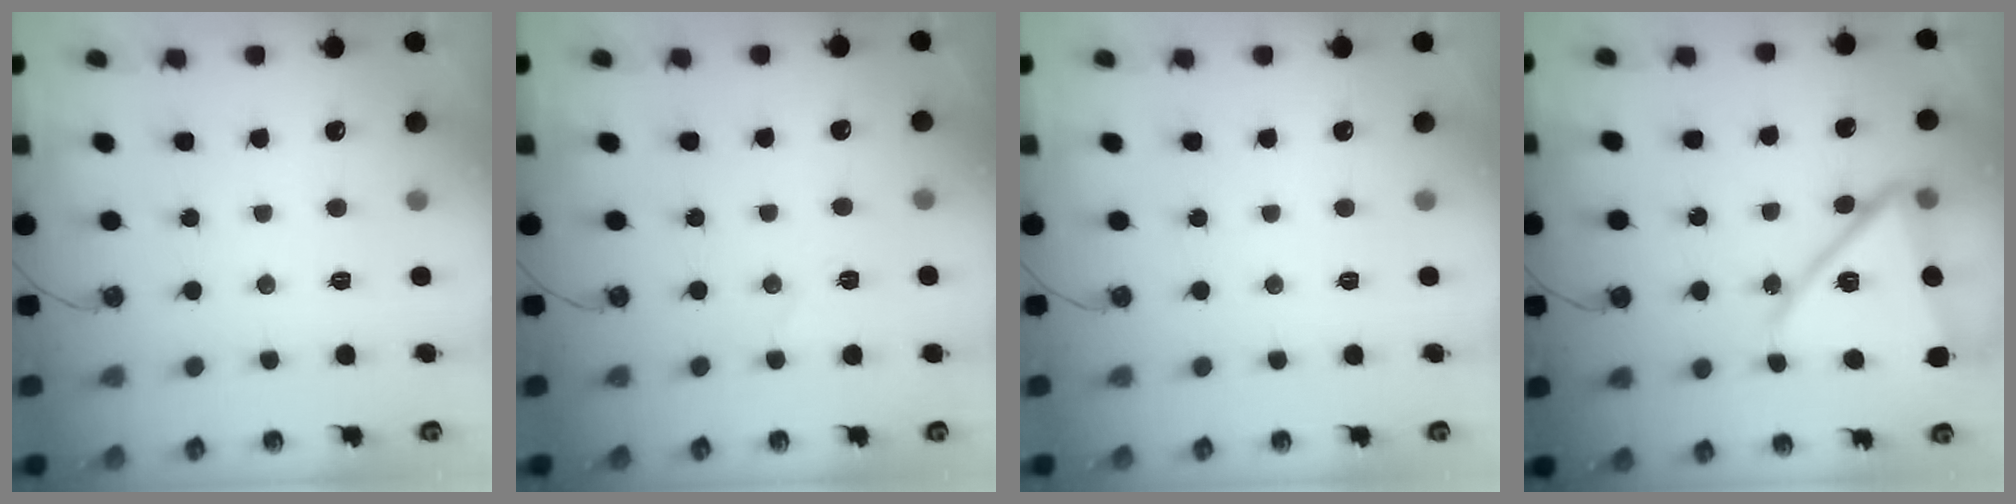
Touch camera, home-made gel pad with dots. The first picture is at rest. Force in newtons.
{"total": 4.8, "press": 4.5, "slide": 1.6}
{"total": 0.0}
{"total": 16.9, "press": 16.7, "slide": 2.4}